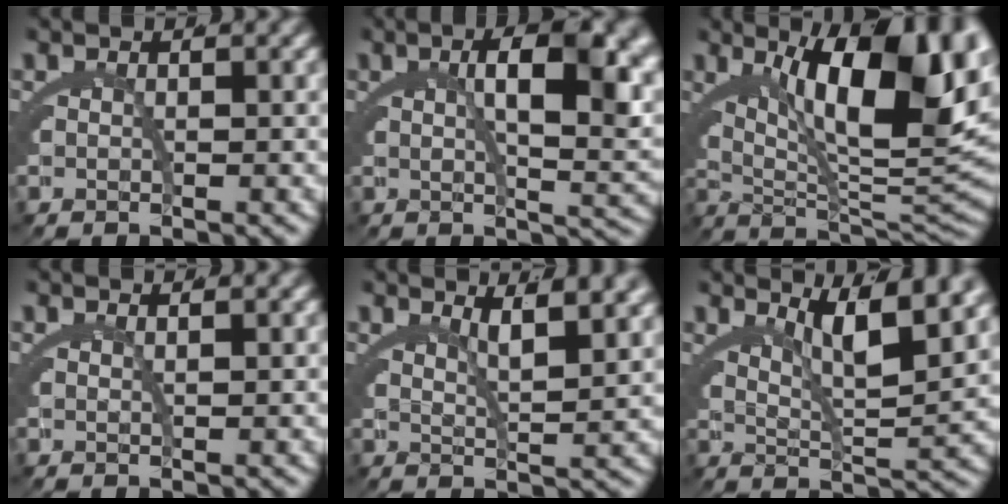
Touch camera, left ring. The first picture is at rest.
{"total": 8.2, "force": [2.1, 1.5, 7.7], "torque": [-0.089, 0.010, 0.030]}
{"total": 15.1, "force": [4.3, 6.3, 13.0], "torque": [-0.173, 0.007, 0.064]}
{"total": 1.0, "force": [0.7, -0.6, 0.4], "torque": [-0.005, 0.000, 0.014]}
{"total": 3.4, "force": [2.5, -0.8, 2.2], "torque": [-0.027, -0.005, 0.048]}
{"total": 5.4, "force": [3.3, 0.5, 4.2], "torque": [-0.063, -0.005, 0.056]}